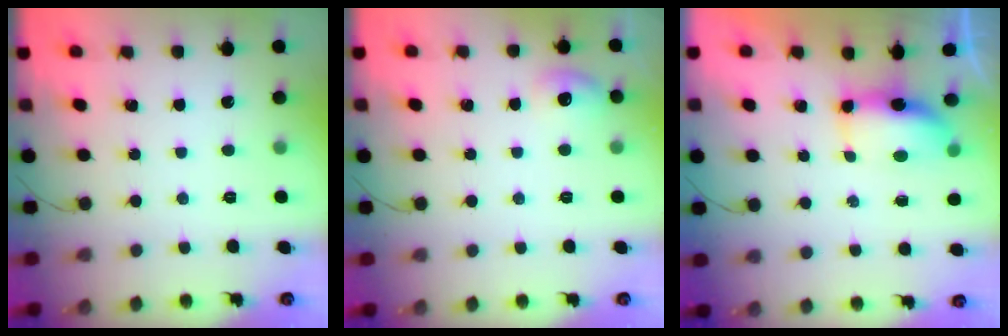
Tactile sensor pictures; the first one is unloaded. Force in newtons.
{"total": 6.4, "press": 6.2, "slide": 1.4}
{"total": 6.2, "press": 6.1, "slide": 1.2}